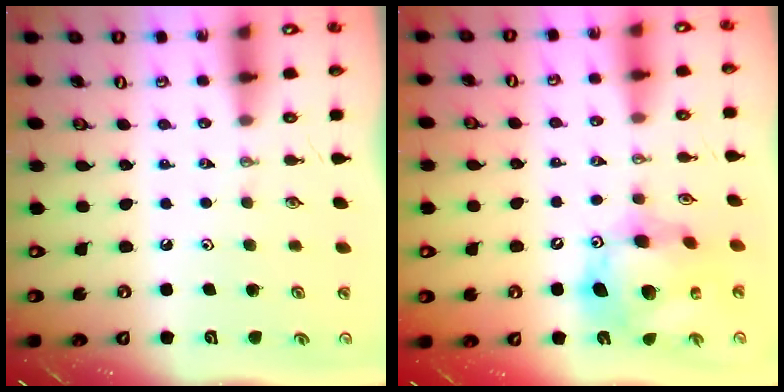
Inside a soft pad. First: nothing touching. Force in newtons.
{"total": 15.7, "press": 15.6, "slide": 1.4}